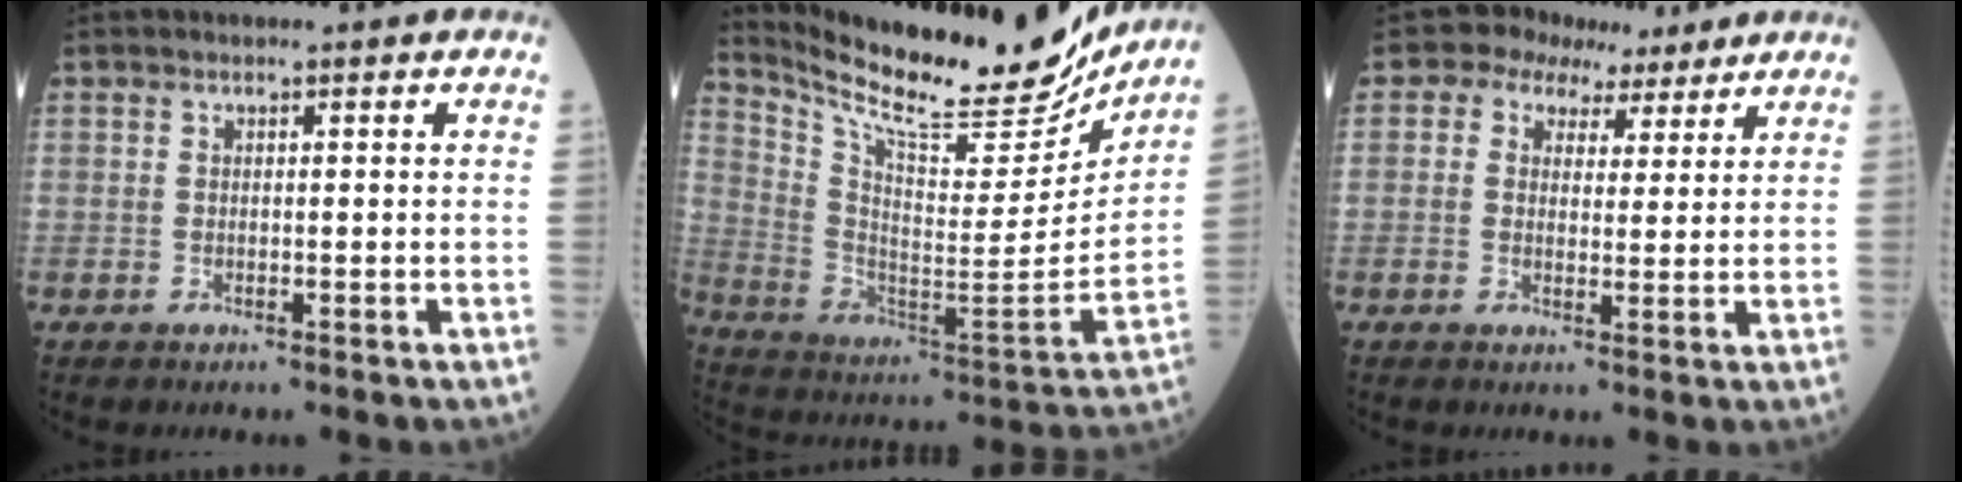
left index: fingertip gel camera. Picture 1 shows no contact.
{"total": 23.4, "force": [20.7, 4.4, 9.9], "torque": [-0.185, -0.045, 0.317]}
{"total": 5.7, "force": [3.7, 4.1, 1.5], "torque": [-0.019, 0.031, 0.054]}